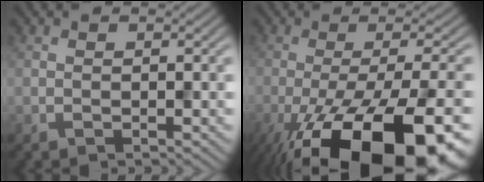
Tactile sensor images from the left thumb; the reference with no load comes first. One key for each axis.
{"total": 20.0, "fx": -10.6, "fy": 6.7, "fz": 15.6, "tx": -0.242, "ty": -0.030, "tz": -0.155}